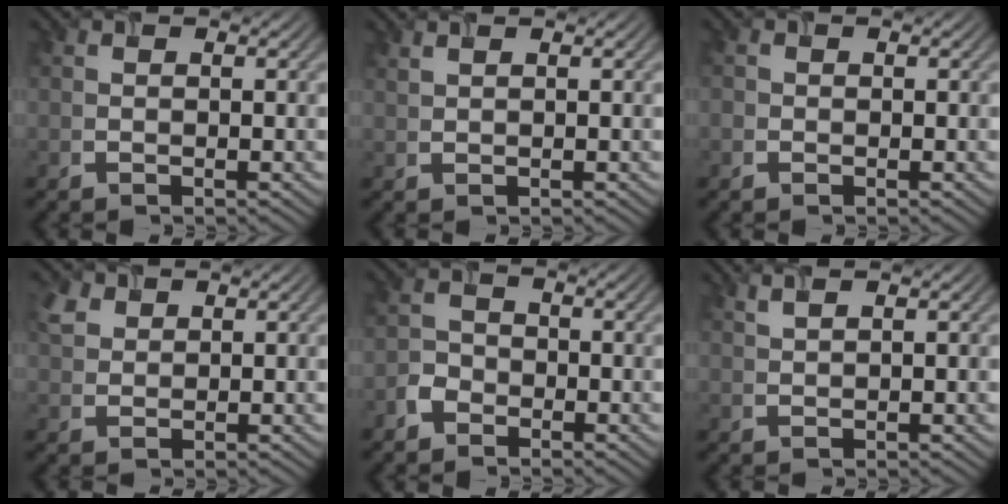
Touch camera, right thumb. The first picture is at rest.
{"total": 1.0, "force": [0.8, 0.1, 0.5], "torque": [-0.016, 0.003, 0.016]}
{"total": 0.8, "force": [-0.4, 0.7, 0.1], "torque": [-0.002, -0.007, -0.011]}
{"total": 2.9, "force": [1.7, 1.9, 1.3], "torque": [-0.037, 0.006, 0.038]}
{"total": 2.6, "force": [-1.7, 1.8, 0.8], "torque": [-0.016, 0.004, -0.044]}
{"total": 2.0, "force": [1.6, 0.4, 1.3], "torque": [-0.026, 0.008, 0.029]}